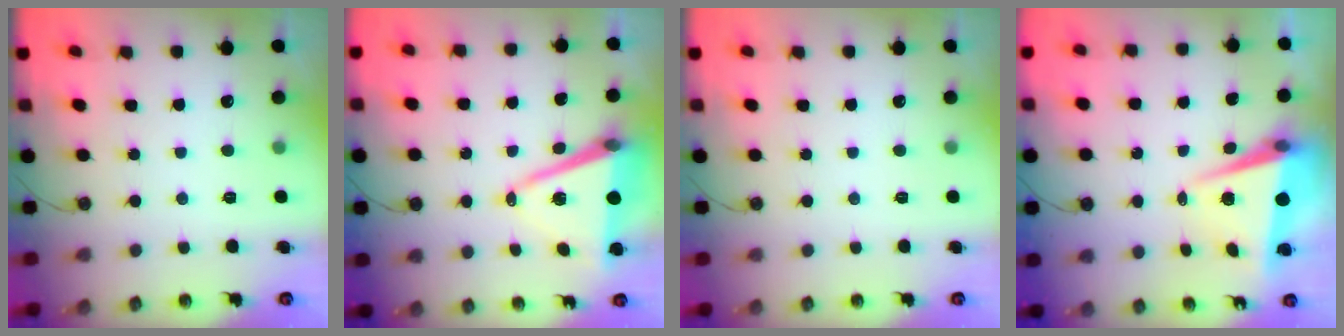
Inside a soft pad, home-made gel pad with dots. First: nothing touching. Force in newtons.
{"total": 11.6, "press": 10.9, "slide": 4.0}
{"total": 0.0}
{"total": 6.9, "press": 6.7, "slide": 1.6}